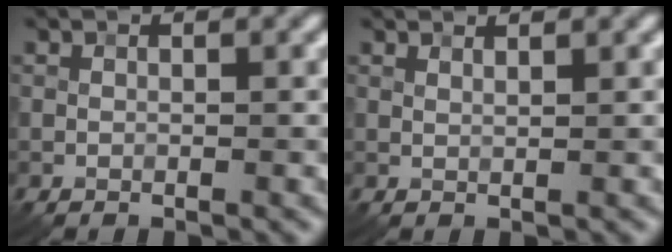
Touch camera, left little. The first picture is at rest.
{"total": 1.3, "force": [1.2, 0.3, 0.6], "torque": [-0.008, -0.002, 0.013]}